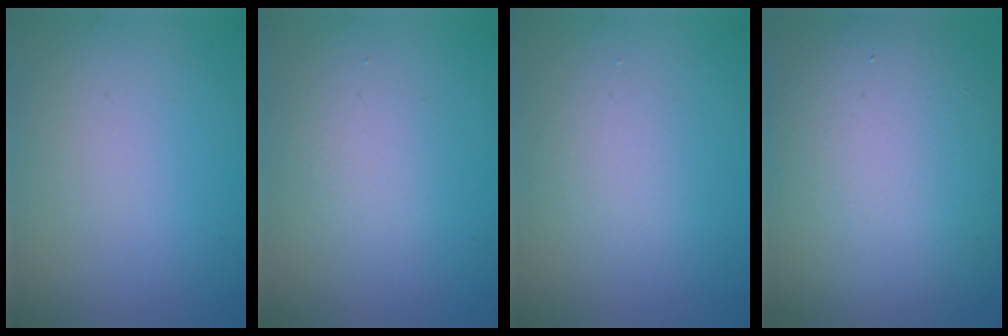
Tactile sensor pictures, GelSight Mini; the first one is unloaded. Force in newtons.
{"total": 2.0, "press": 2.0, "slide": 0.1}
{"total": 1.9, "press": 1.9, "slide": 0.2}
{"total": 14.7, "press": 14.7, "slide": 0.8}